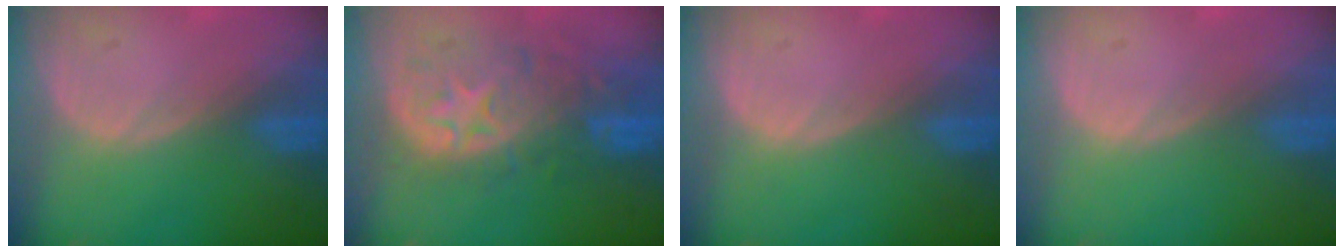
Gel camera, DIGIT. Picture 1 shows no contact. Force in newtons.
{"total": 11.1, "press": 9.9, "slide": 5.1}
{"total": 0.0}
{"total": 0.0}